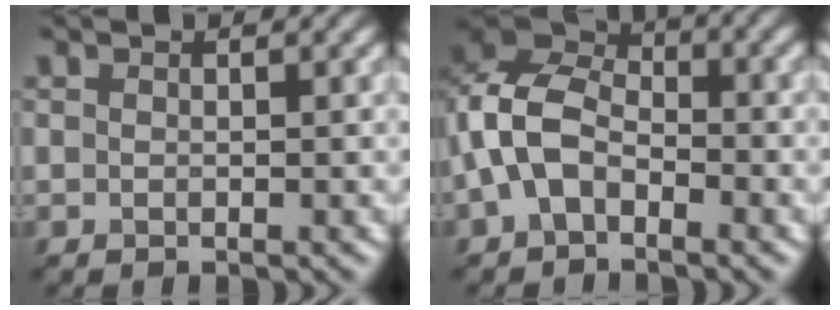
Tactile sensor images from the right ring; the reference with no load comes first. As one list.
[{"total": 6.7, "force": [-1.9, 4.3, 4.8], "torque": [-0.107, 0.018, -0.051]}]